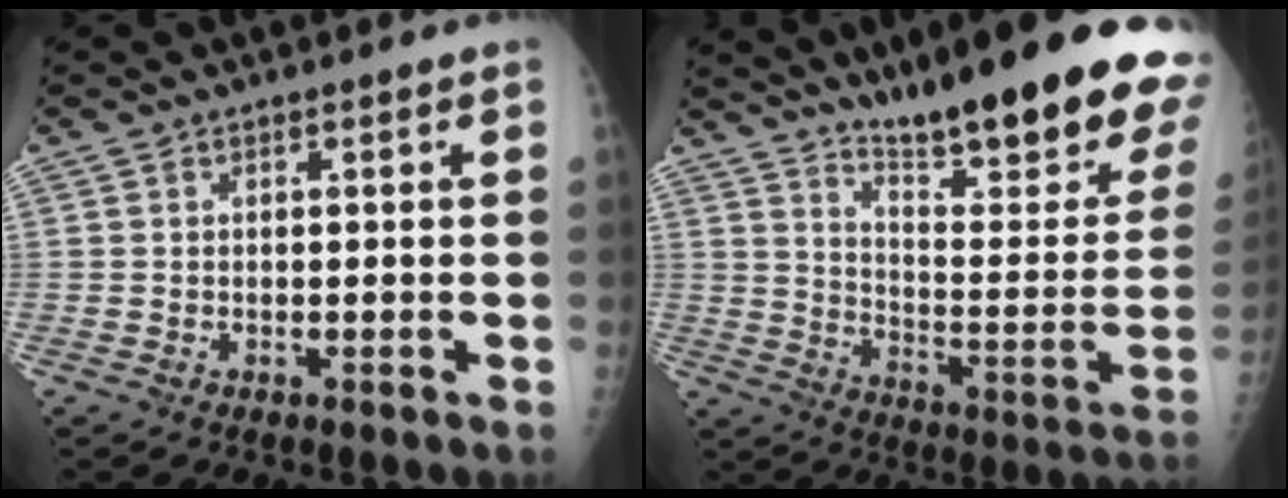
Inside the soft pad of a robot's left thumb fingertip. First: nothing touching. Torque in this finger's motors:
{"motor_torque": [1.63, 1.60, 1.49, -1.27, 0.13]}